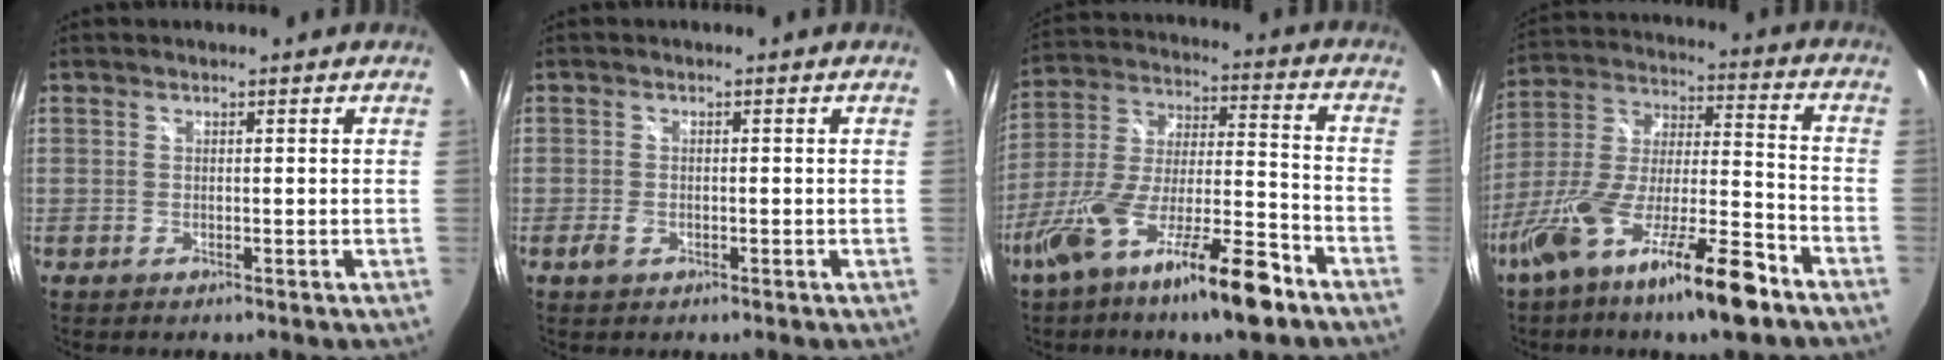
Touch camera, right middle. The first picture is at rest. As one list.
[{"total": 2.1, "force": [-0.9, 1.4, 1.2], "torque": [-0.025, -0.002, -0.016]}, {"total": 19.4, "force": [-12.3, 3.7, 14.5], "torque": [-0.266, -0.030, -0.218]}, {"total": 20.3, "force": [-12.7, 3.7, 15.4], "torque": [-0.281, -0.029, -0.228]}]